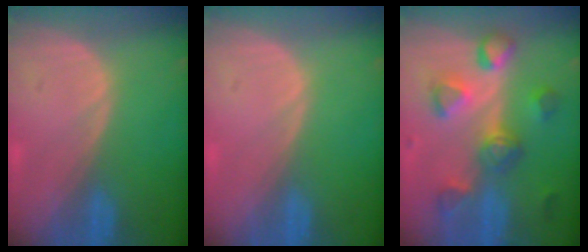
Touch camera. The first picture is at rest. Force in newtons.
{"total": 0.0}
{"total": 8.2, "press": 8.0, "slide": 1.9}